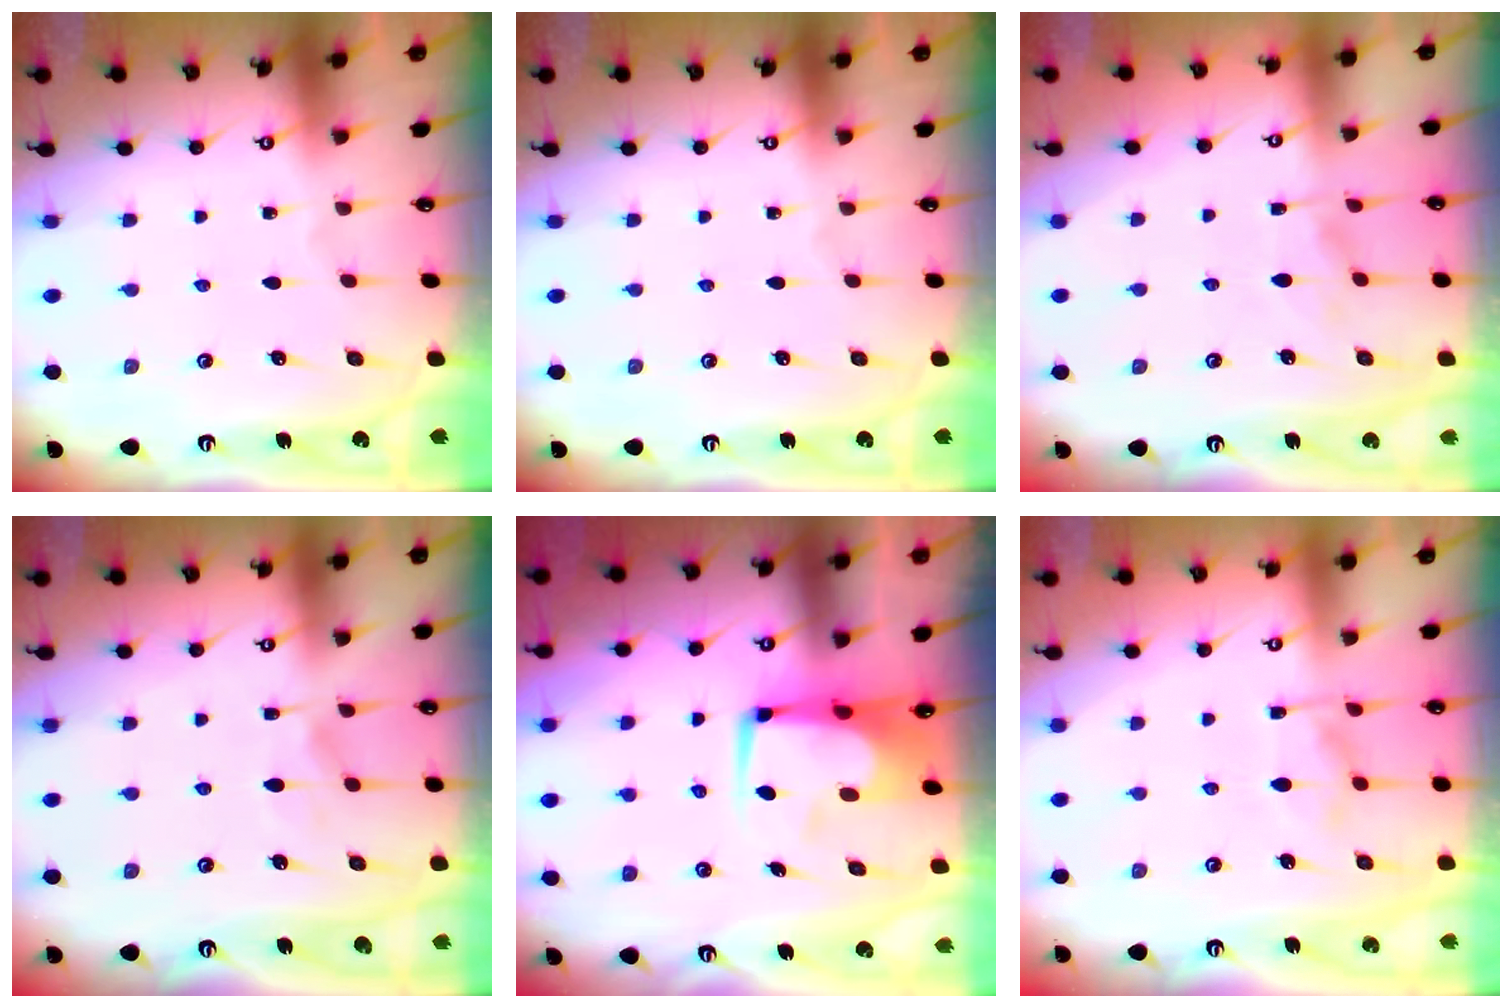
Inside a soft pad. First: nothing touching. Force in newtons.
{"total": 0.0}
{"total": 2.5, "press": 2.3, "slide": 1.0}
{"total": 5.6, "press": 5.6, "slide": 0.5}
{"total": 7.6, "press": 7.4, "slide": 1.6}
{"total": 7.2, "press": 7.1, "slide": 1.1}